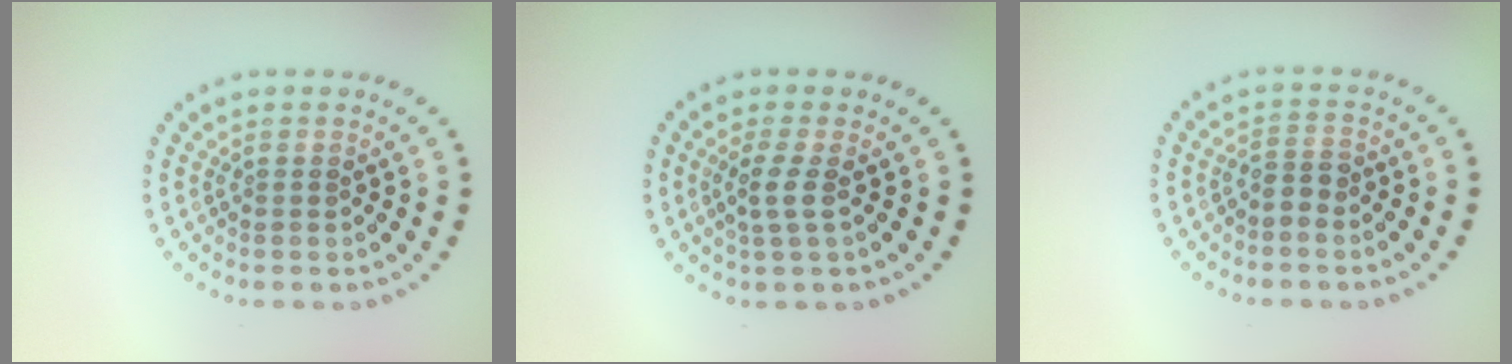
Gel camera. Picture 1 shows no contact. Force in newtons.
{"total": 1.9, "press": 1.6, "slide": 1.0}
{"total": 1.9, "press": 1.5, "slide": 1.2}